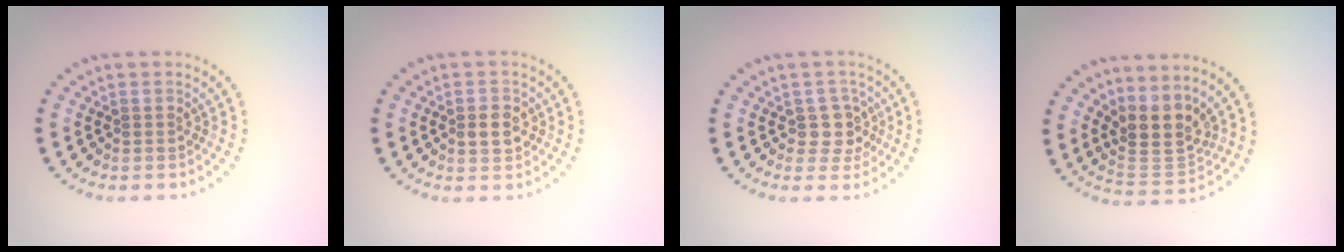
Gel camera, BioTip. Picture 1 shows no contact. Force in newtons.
{"total": 2.1, "press": 2.1, "slide": 0.1}
{"total": 2.4, "press": 2.0, "slide": 1.3}
{"total": 4.0, "press": 3.3, "slide": 2.3}